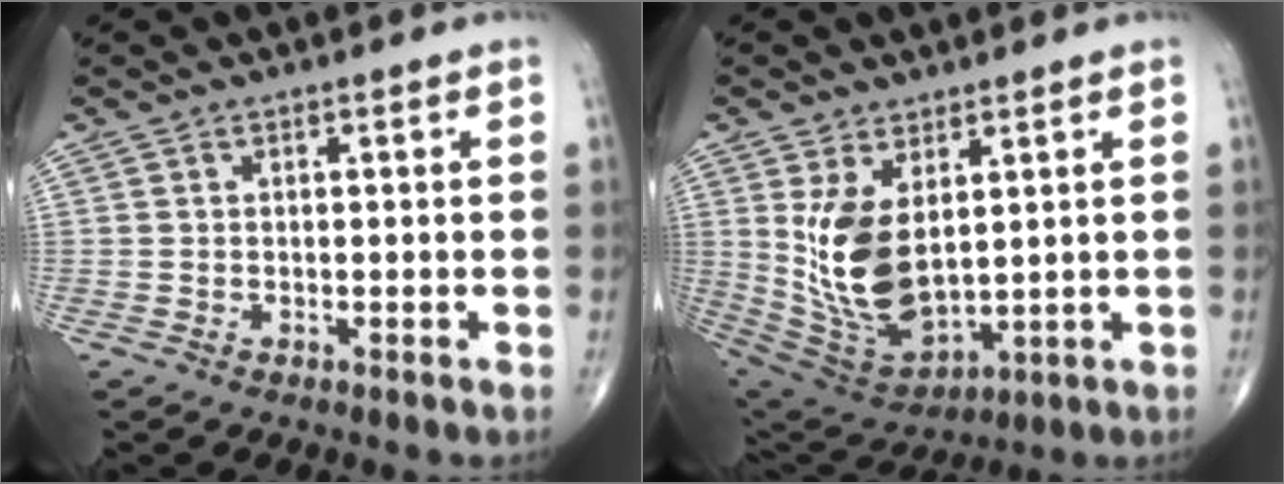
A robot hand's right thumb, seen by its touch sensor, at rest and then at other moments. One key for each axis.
{"total": 13.9, "fx": 3.0, "fy": 7.5, "fz": 11.3, "tx": -0.204, "ty": -0.022, "tz": 0.082}